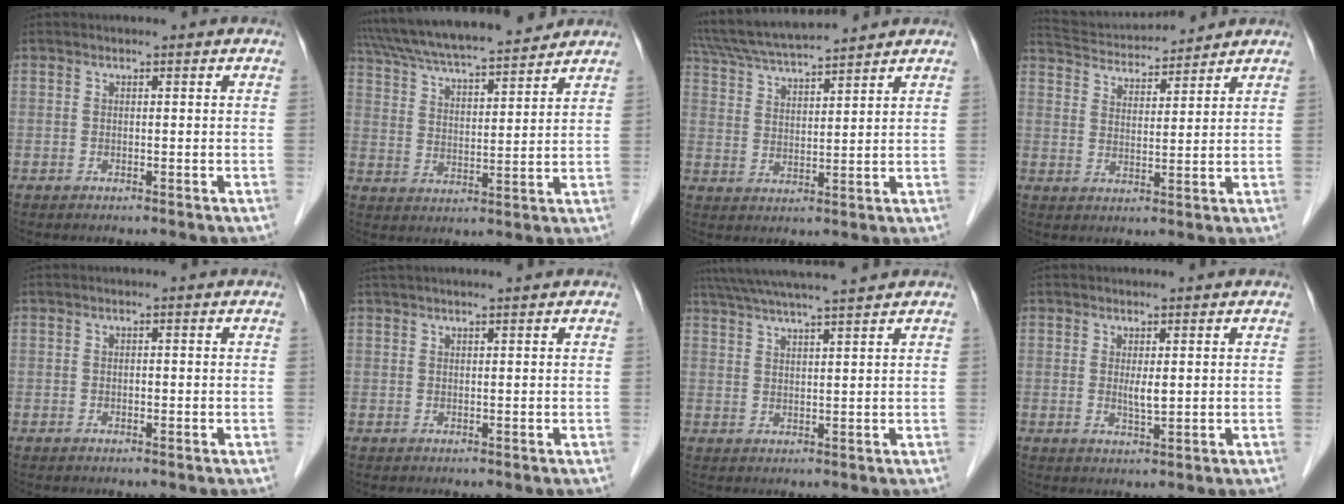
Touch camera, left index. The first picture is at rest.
{"total": 17.8, "force": [16.1, 1.8, 7.4], "torque": [-0.134, 0.030, 0.262]}
{"total": 12.7, "force": [11.7, 0.4, 5.0], "torque": [-0.099, 0.026, 0.205]}
{"total": 11.0, "force": [10.6, 1.5, 2.6], "torque": [-0.054, 0.022, 0.177]}
{"total": 0.0}
{"total": 5.0, "force": [4.3, -0.2, 2.5], "torque": [-0.036, 0.033, 0.069]}
{"total": 11.0, "force": [9.8, -0.8, 4.9], "torque": [-0.084, 0.022, 0.148]}
{"total": 1.9, "force": [0.4, 0.3, 1.8], "torque": [-0.037, -0.008, 0.012]}